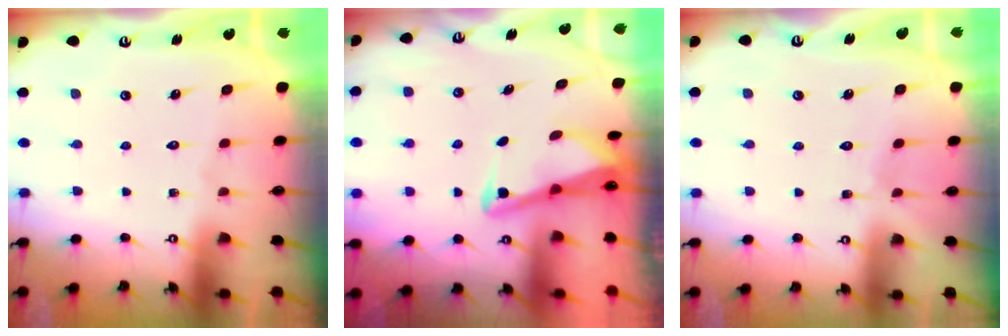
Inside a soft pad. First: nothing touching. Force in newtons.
{"total": 3.0, "press": 3.0, "slide": 0.4}
{"total": 2.9, "press": 2.9, "slide": 0.4}